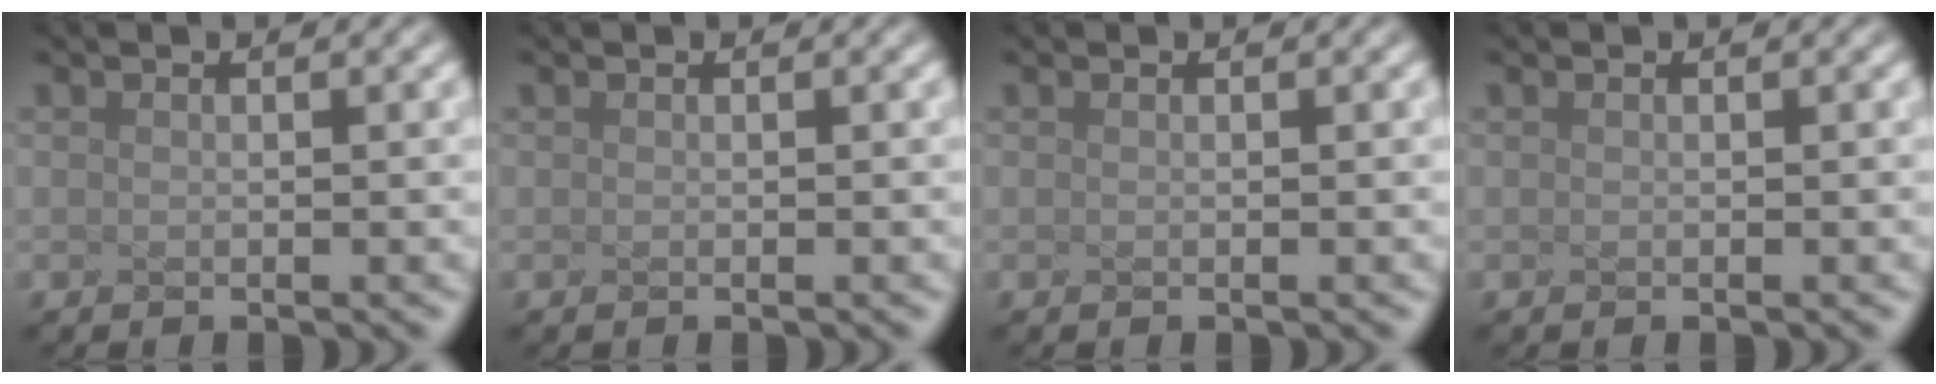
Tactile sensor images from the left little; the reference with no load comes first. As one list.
[{"total": 0.0}, {"total": 0.0}, {"total": 0.0}]